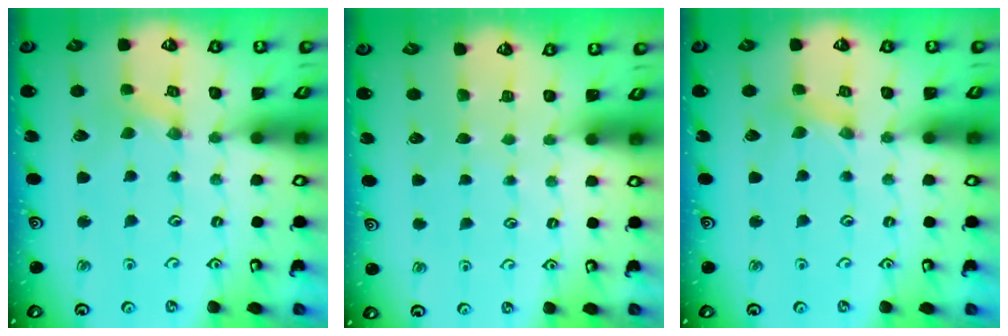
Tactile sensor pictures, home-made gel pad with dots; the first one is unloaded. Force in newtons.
{"total": 0.6, "press": 0.6, "slide": 0.1}
{"total": 2.9, "press": 2.9, "slide": 0.6}